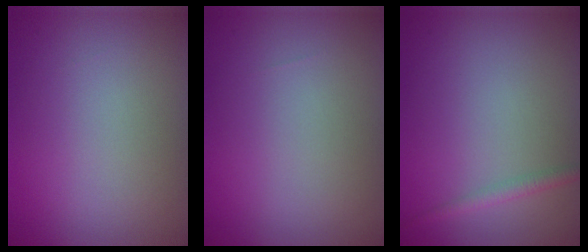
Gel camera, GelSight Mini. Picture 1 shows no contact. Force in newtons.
{"total": 0.0}
{"total": 1.5, "press": 1.5, "slide": 0.0}